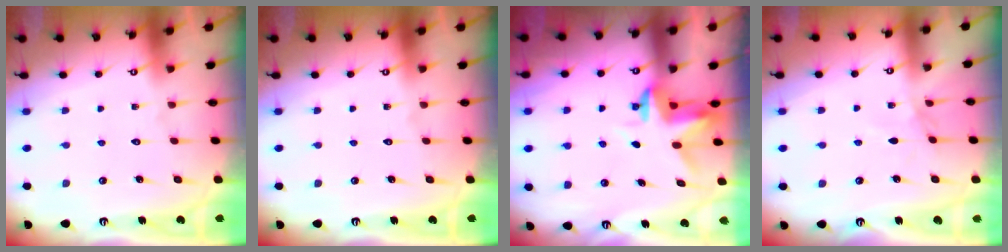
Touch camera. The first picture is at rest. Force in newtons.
{"total": 0.0}
{"total": 3.4, "press": 3.4, "slide": 0.3}
{"total": 2.1, "press": 2.0, "slide": 0.4}